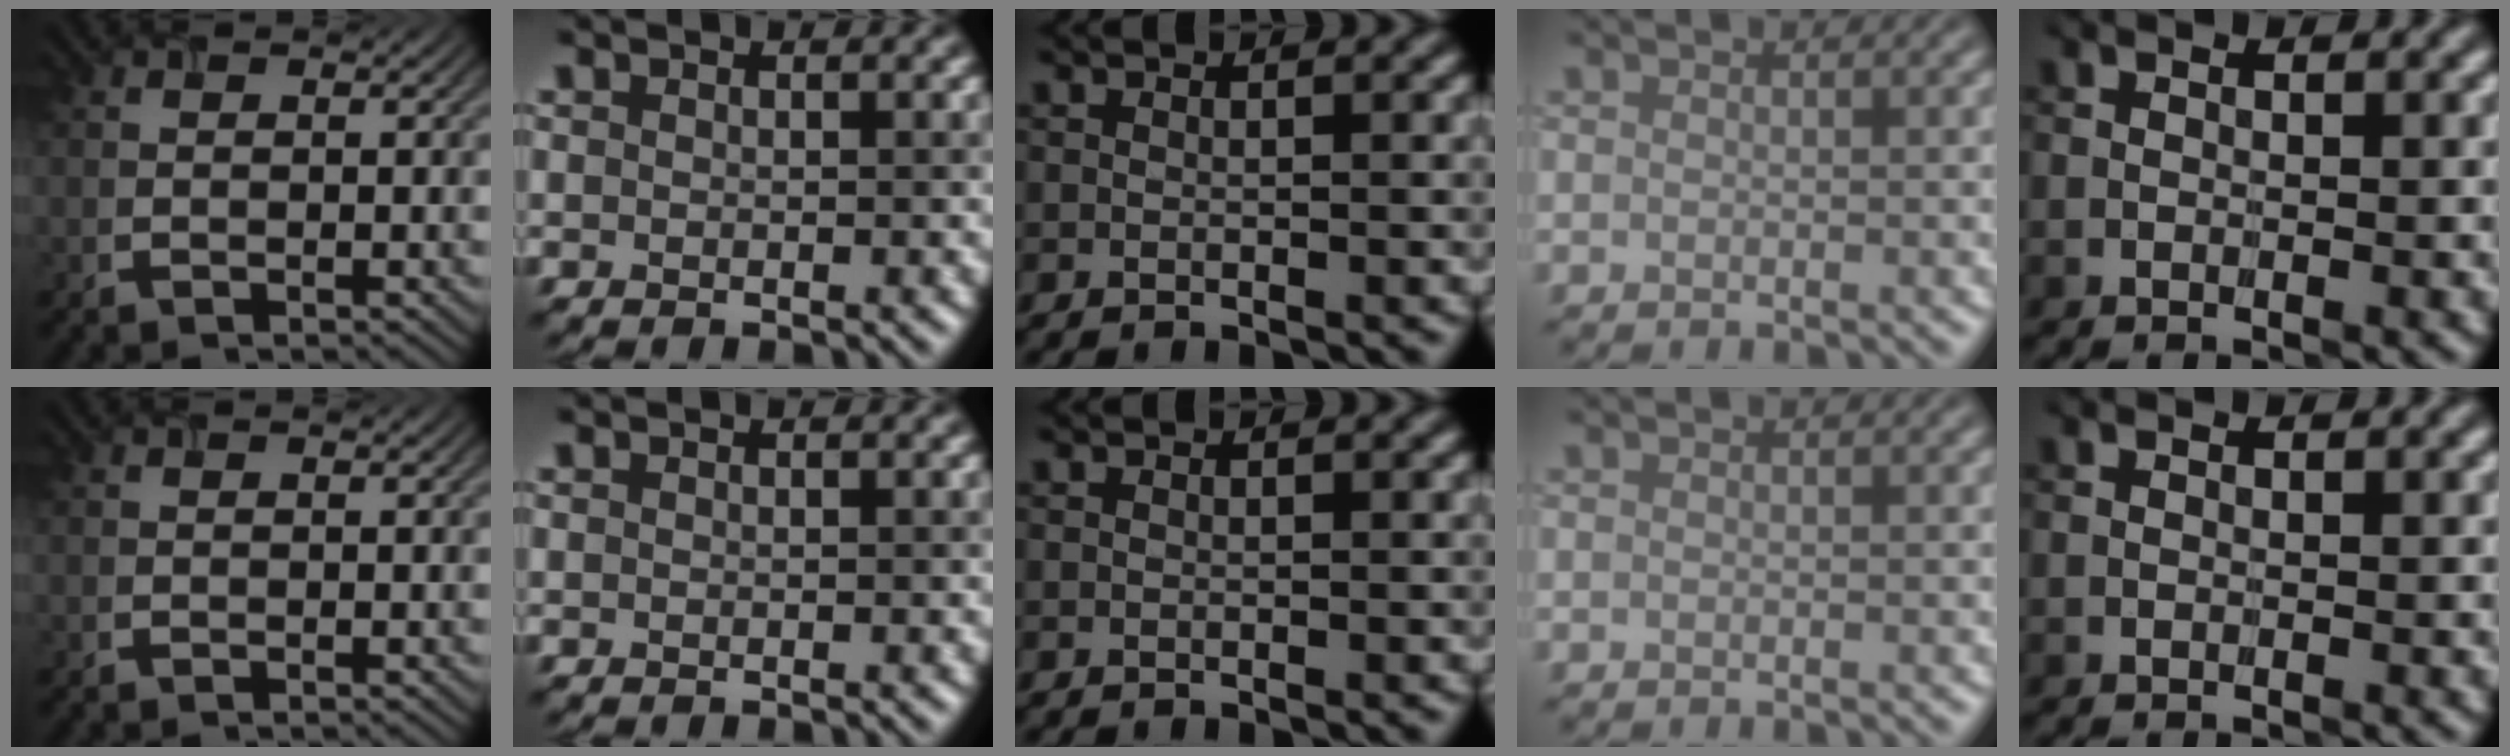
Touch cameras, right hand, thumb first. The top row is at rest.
{}